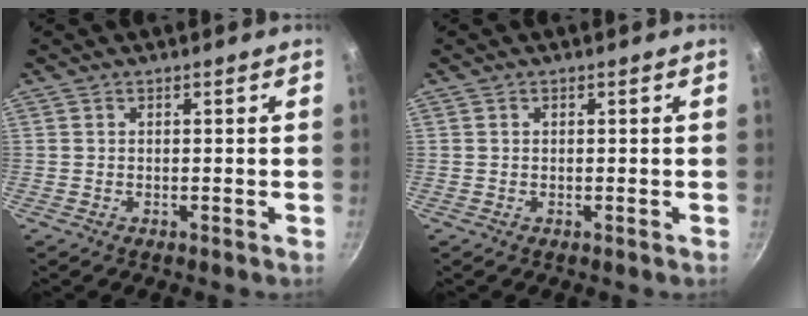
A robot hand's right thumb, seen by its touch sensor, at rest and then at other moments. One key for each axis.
{"total": 0.0}